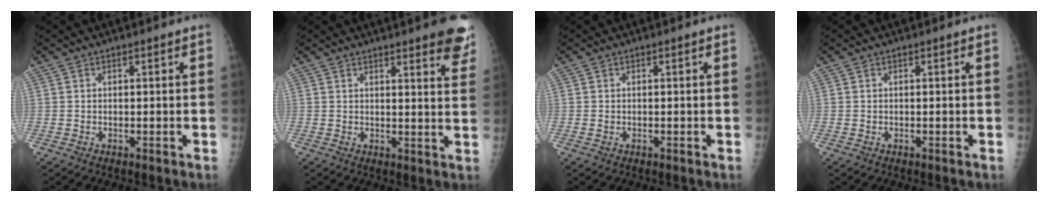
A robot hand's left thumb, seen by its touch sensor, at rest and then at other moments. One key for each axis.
{"total": 9.7, "fx": 7.2, "fy": 1.8, "fz": 6.2, "tx": -0.047, "ty": -0.031, "tz": 0.070}
{"total": 0.6, "fx": -0.2, "fy": 0.5, "fz": 0.2, "tx": -0.006, "ty": 0.008, "tz": 0.000}
{"total": 0.0}